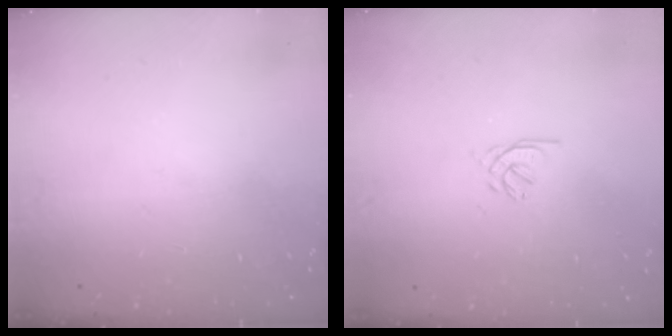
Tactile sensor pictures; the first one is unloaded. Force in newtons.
{"total": 1.4, "press": 1.3, "slide": 0.5}